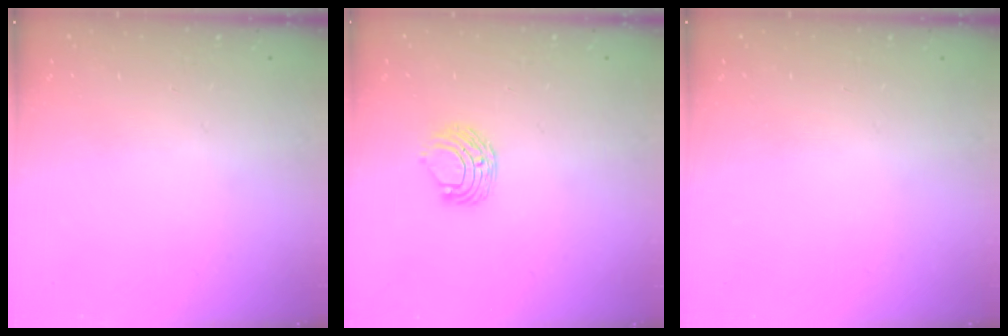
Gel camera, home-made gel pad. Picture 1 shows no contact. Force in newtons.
{"total": 7.1, "press": 7.0, "slide": 0.7}
{"total": 0.0}